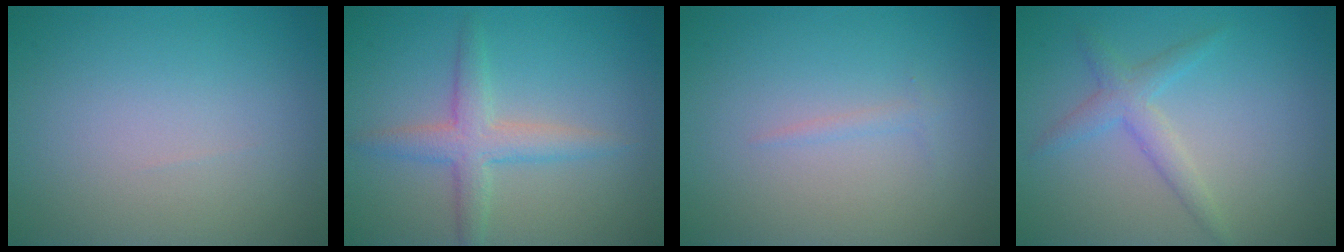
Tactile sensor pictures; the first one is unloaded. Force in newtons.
{"total": 3.3, "press": 3.3, "slide": 0.3}
{"total": 0.7, "press": 0.7, "slide": 0.0}
{"total": 2.3, "press": 2.3, "slide": 0.2}